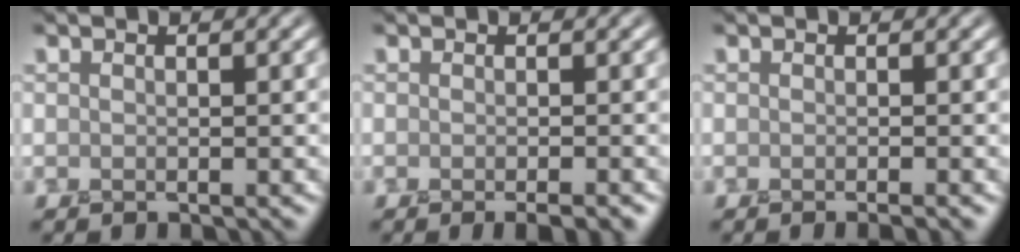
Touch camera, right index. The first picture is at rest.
{"total": 1.7, "force": [-0.8, 0.4, 1.5], "torque": [-0.009, 0.001, -0.013]}
{"total": 1.2, "force": [-0.4, 0.4, 1.0], "torque": [-0.005, 0.002, -0.013]}